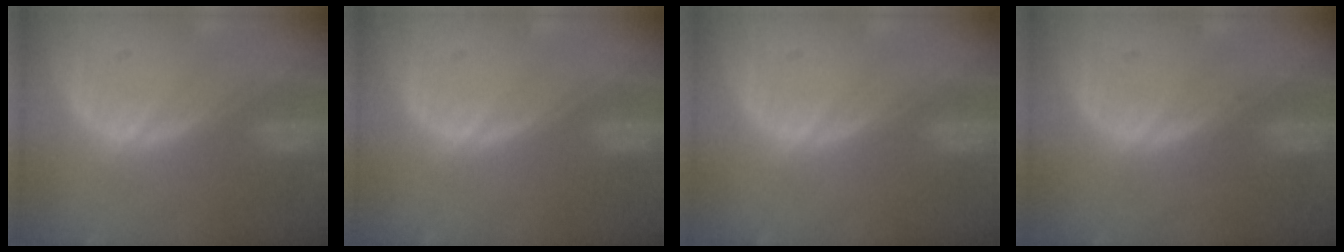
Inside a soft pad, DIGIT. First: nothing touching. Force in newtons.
{"total": 0.0}
{"total": 0.0}
{"total": 0.5, "press": 0.1, "slide": 0.5}